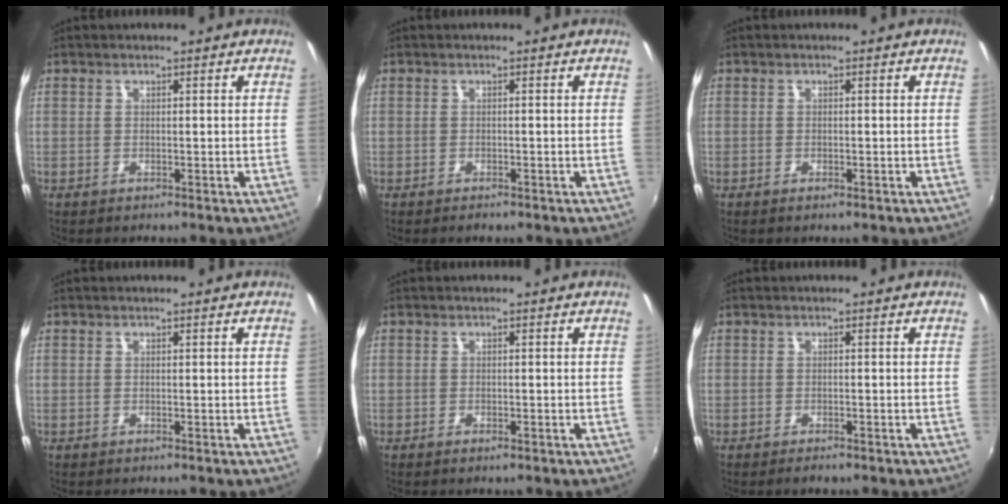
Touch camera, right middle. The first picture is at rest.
{"total": 1.3, "force": [-1.0, 0.5, 0.6], "torque": [-0.013, -0.004, -0.017]}
{"total": 0.8, "force": [-0.5, 0.4, 0.4], "torque": [-0.008, -0.003, -0.010]}
{"total": 0.0}
{"total": 1.0, "force": [-0.7, 0.4, 0.6], "torque": [-0.010, -0.003, -0.012]}
{"total": 1.8, "force": [-1.4, 0.6, 0.9], "torque": [-0.021, -0.005, -0.024]}